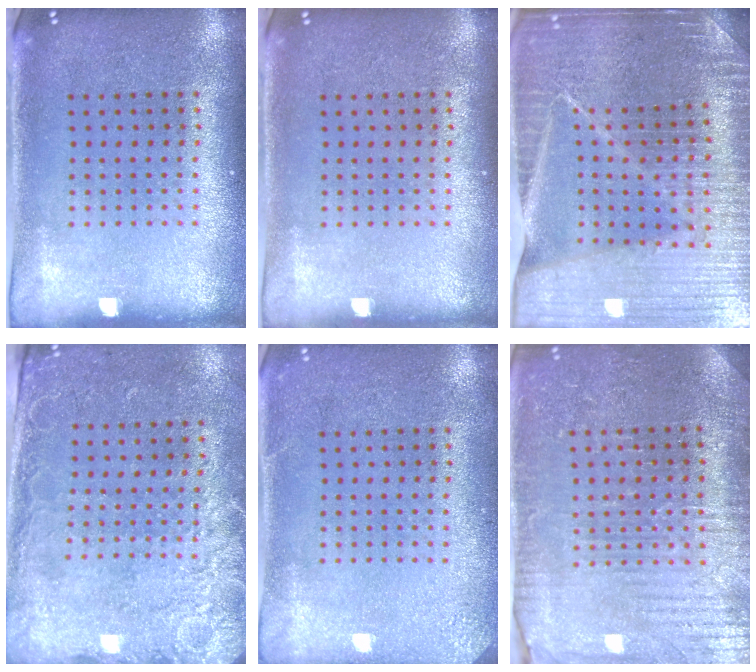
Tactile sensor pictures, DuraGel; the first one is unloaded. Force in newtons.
{"total": 0.0}
{"total": 4.9, "press": 4.5, "slide": 1.8}
{"total": 2.5, "press": 2.0, "slide": 1.5}
{"total": 2.4, "press": 2.4, "slide": 0.3}
{"total": 3.7, "press": 3.6, "slide": 0.9}